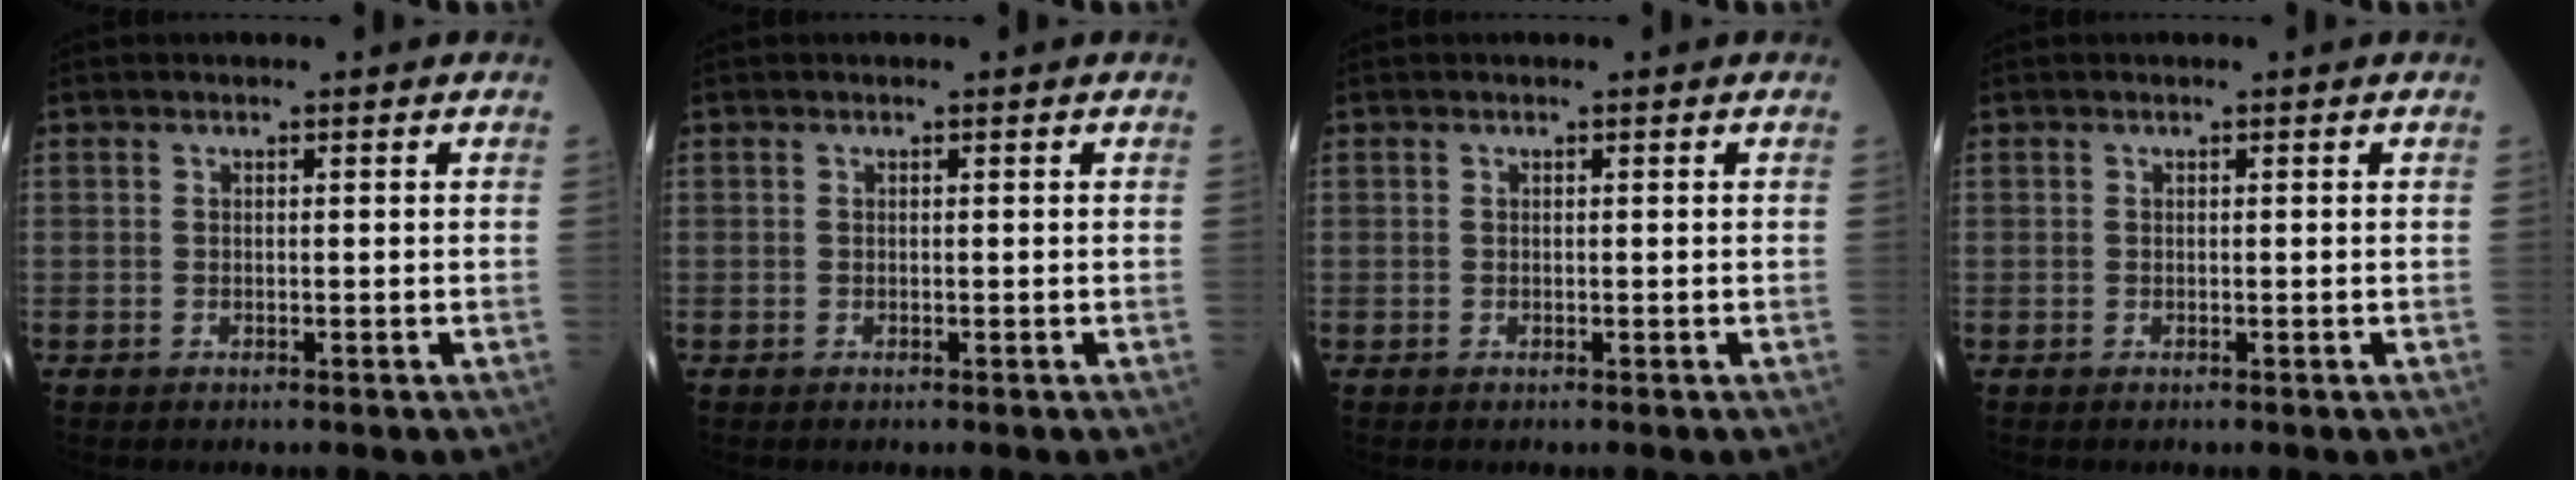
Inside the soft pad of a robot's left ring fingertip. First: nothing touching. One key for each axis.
{"total": 0.0}
{"total": 0.0}
{"total": 0.0}